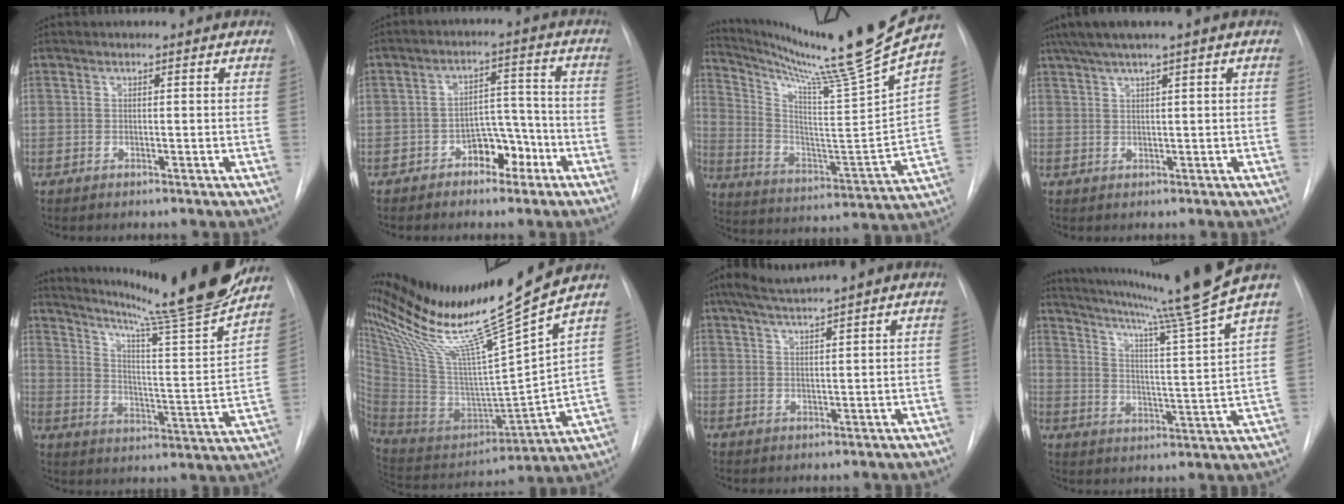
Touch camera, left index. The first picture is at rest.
{"total": 5.8, "force": [-3.4, 3.3, 3.3], "torque": [-0.041, 0.027, -0.053]}
{"total": 24.3, "force": [20.5, -3.5, 12.6], "torque": [-0.213, -0.085, 0.308]}
{"total": 5.3, "force": [3.2, 0.0, 4.2], "torque": [-0.083, 0.029, 0.062]}
{"total": 23.6, "force": [20.3, -1.4, 11.9], "torque": [-0.189, -0.064, 0.286]}
{"total": 23.8, "force": [19.0, -2.7, 14.2], "torque": [-0.249, -0.058, 0.338]}
{"total": 4.2, "force": [3.2, -0.3, 2.6], "torque": [-0.050, 0.012, 0.063]}
{"total": 16.7, "force": [13.8, -3.7, 8.7], "torque": [-0.143, -0.052, 0.195]}